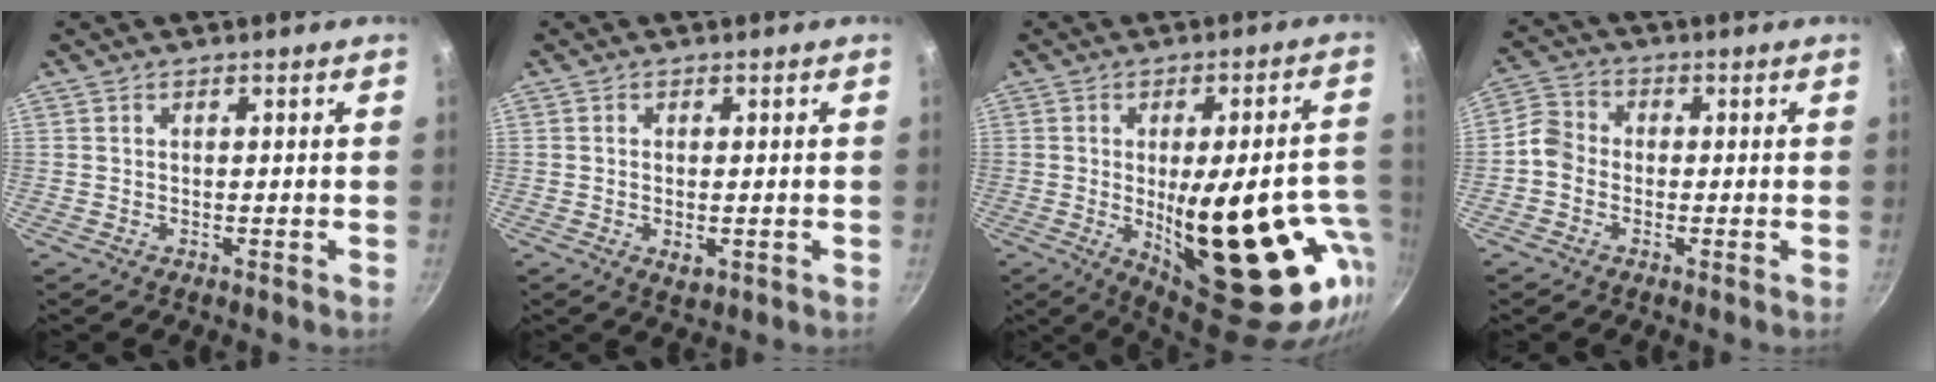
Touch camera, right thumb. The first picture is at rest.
{"total": 2.6, "force": [-0.5, 1.4, 2.2], "torque": [-0.036, -0.008, -0.005]}
{"total": 29.0, "force": [-6.3, 11.4, 26.0], "torque": [-0.304, -0.004, -0.058]}
{"total": 4.8, "force": [-1.3, 4.0, 2.2], "torque": [-0.029, 0.020, -0.043]}